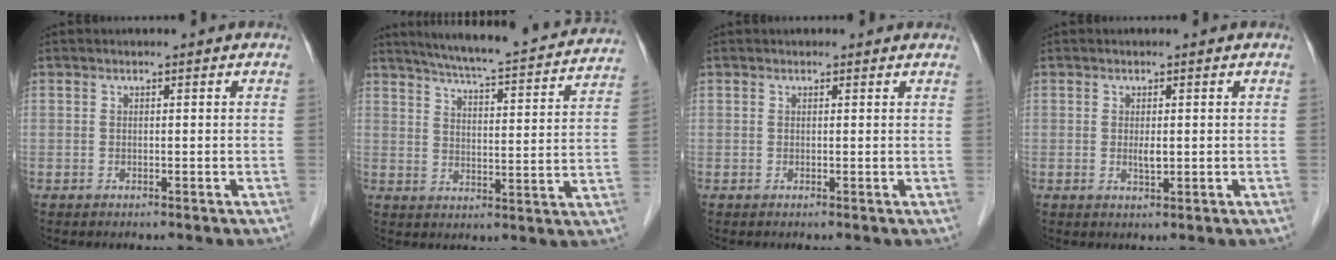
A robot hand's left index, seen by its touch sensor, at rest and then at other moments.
{"total": 22.5, "force": [20.4, 2.0, 9.2], "torque": [-0.138, -0.023, 0.258]}
{"total": 0.8, "force": [0.7, 0.3, 0.1], "torque": [-0.006, 0.000, 0.006]}
{"total": 1.5, "force": [-0.1, 0.4, 1.4], "torque": [-0.028, -0.006, 0.001]}